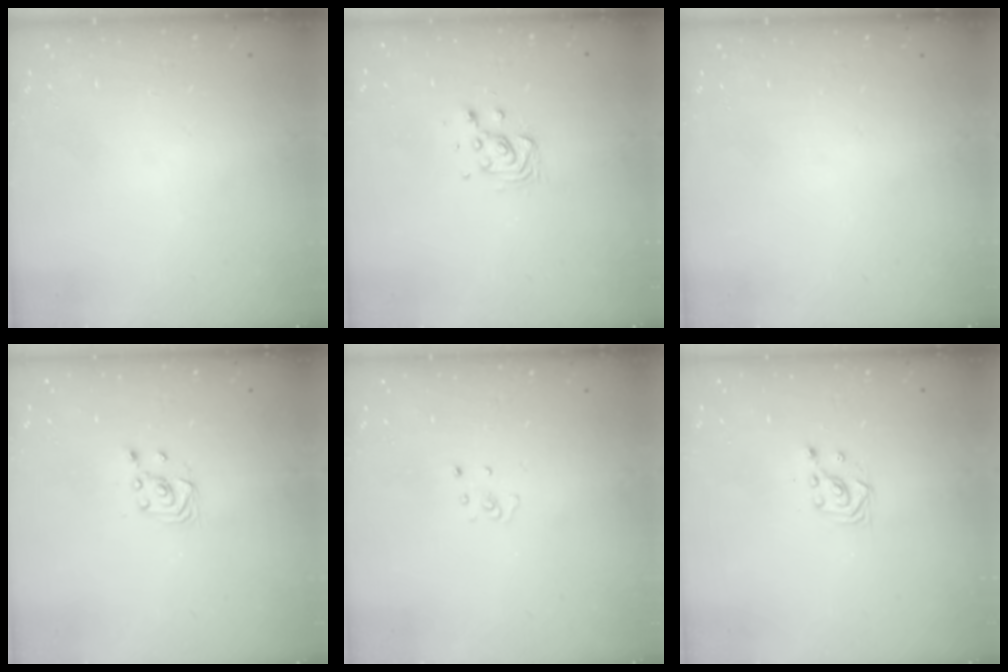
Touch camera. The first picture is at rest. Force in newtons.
{"total": 8.3, "press": 8.0, "slide": 2.1}
{"total": 0.0}
{"total": 2.5, "press": 2.2, "slide": 1.1}
{"total": 2.3, "press": 2.3, "slide": 0.2}
{"total": 3.4, "press": 3.3, "slide": 0.3}